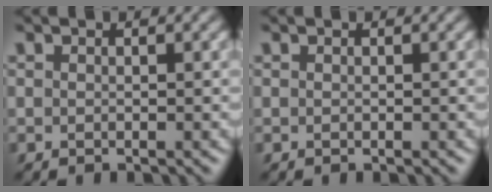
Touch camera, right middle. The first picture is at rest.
{"total": 0.0}